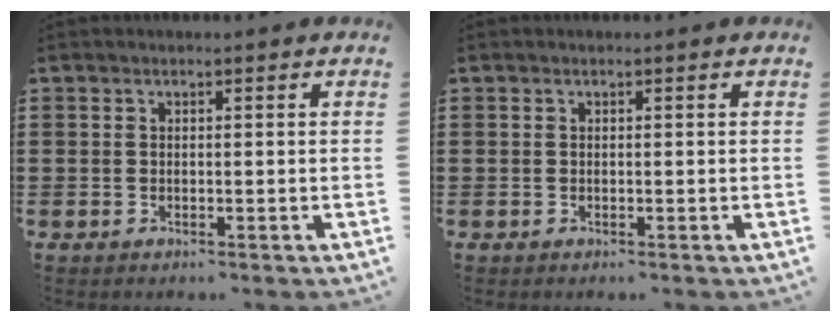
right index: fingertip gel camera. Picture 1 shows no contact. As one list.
[{"total": 0.0}]